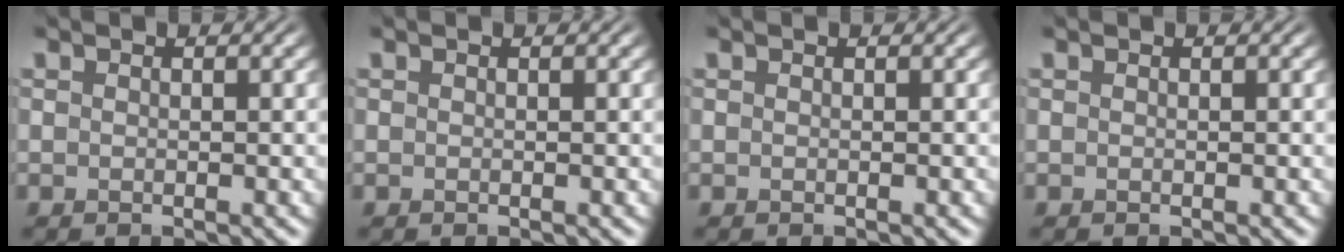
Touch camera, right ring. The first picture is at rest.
{"total": 0.0}
{"total": 0.0}
{"total": 0.0}